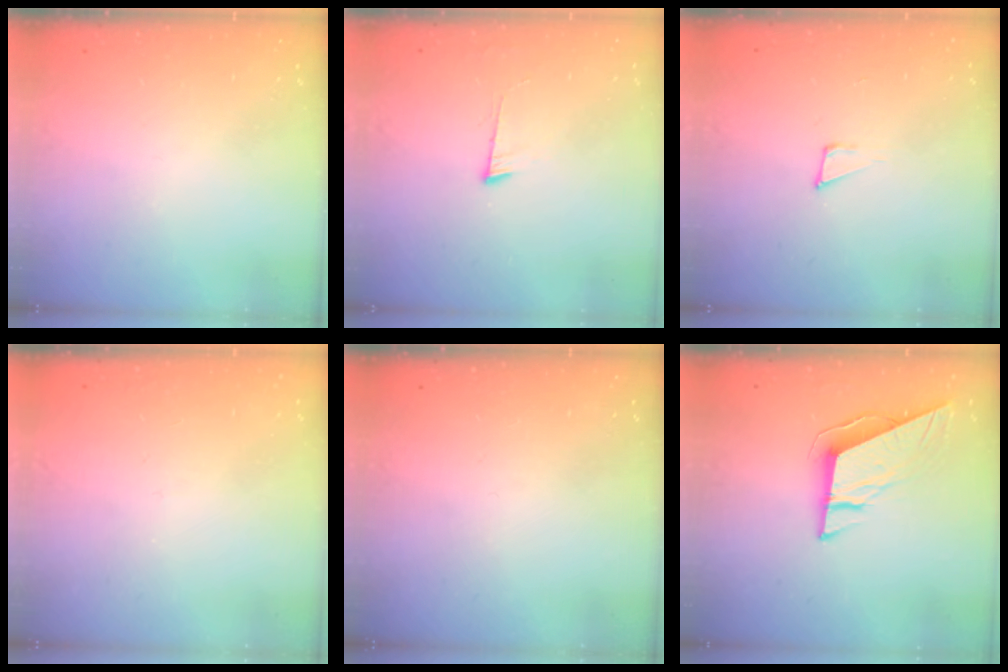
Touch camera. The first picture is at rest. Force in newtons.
{"total": 4.3, "press": 4.2, "slide": 0.5}
{"total": 4.6, "press": 4.5, "slide": 0.8}
{"total": 2.7, "press": 2.7, "slide": 0.3}
{"total": 0.0}
{"total": 9.0, "press": 9.0, "slide": 1.0}